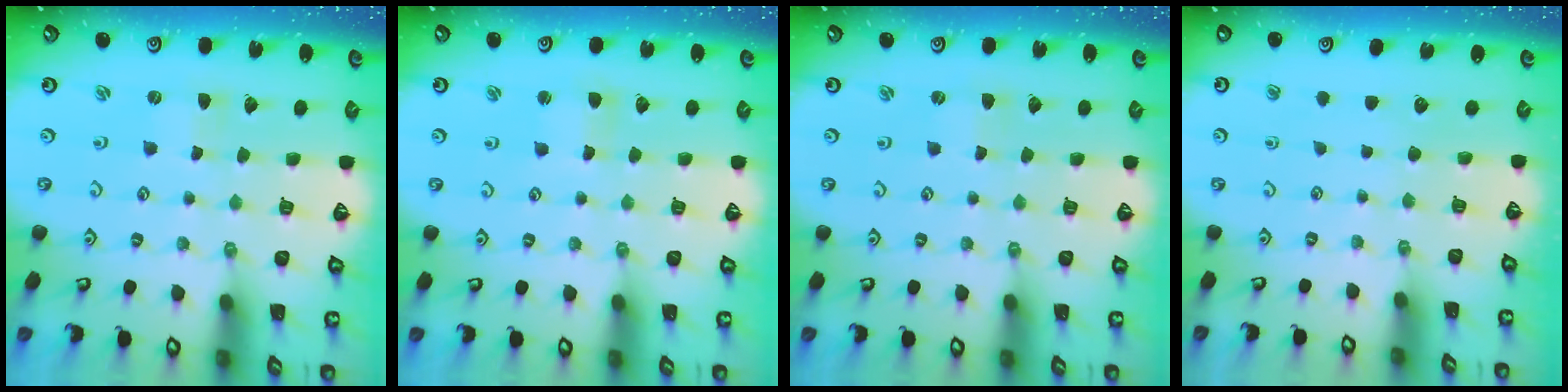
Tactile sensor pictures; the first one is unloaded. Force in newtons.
{"total": 1.1, "press": 1.0, "slide": 0.2}
{"total": 1.2, "press": 1.2, "slide": 0.2}
{"total": 0.0}